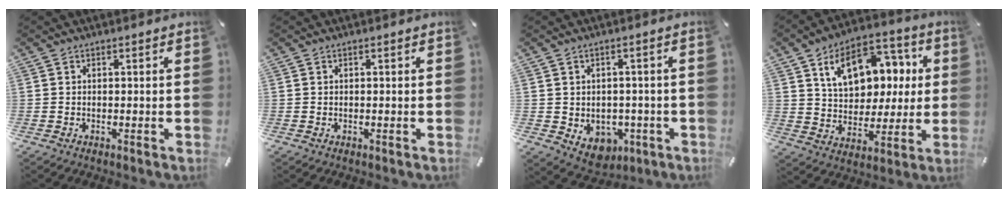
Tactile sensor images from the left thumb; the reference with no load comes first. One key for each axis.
{"total": 0.0}
{"total": 5.7, "fx": -1.0, "fy": 5.1, "fz": 2.5, "tx": -0.038, "ty": 0.006, "tz": -0.015}
{"total": 14.6, "fx": 5.6, "fy": 11.2, "fz": 7.5, "tx": -0.123, "ty": -0.015, "tz": 0.106}